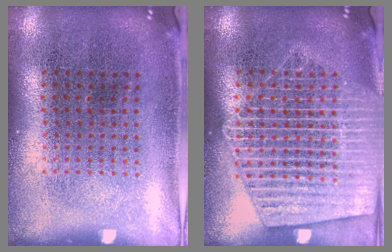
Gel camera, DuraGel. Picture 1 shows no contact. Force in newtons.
{"total": 3.1, "press": 3.1, "slide": 0.3}